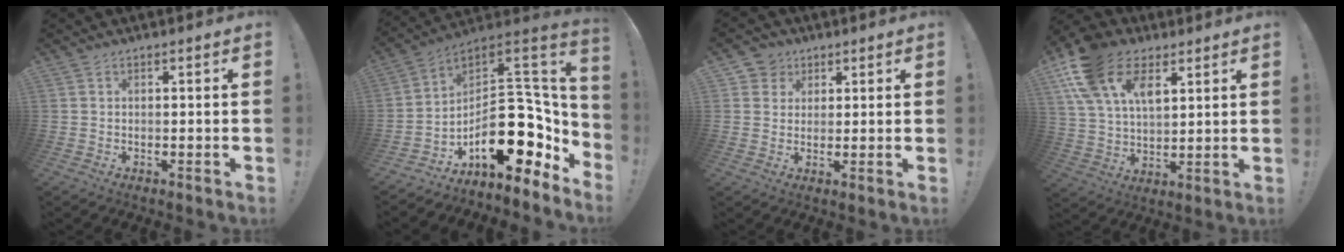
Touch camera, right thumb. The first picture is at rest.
{"total": 21.4, "force": [-4.8, 12.0, 17.0], "torque": [-0.240, -0.003, -0.064]}
{"total": 4.8, "force": [2.1, 4.3, 0.6], "torque": [-0.004, -0.013, 0.039]}
{"total": 18.1, "force": [9.4, 11.2, 10.6], "torque": [-0.213, -0.040, 0.176]}